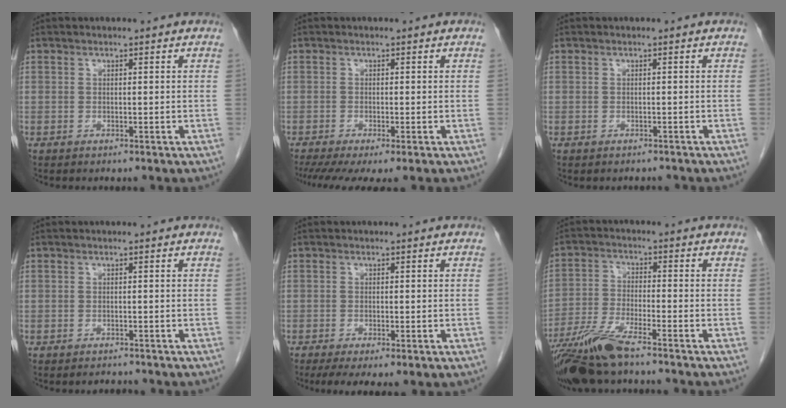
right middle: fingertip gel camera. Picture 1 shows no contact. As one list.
[{"total": 6.6, "force": [-4.6, 1.0, 4.5], "torque": [-0.068, -0.016, -0.079]}, {"total": 1.1, "force": [-1.0, 0.5, 0.1], "torque": [-0.006, 0.000, -0.014]}, {"total": 1.1, "force": [-1.1, 0.3, 0.1], "torque": [-0.005, -0.003, -0.014]}, {"total": 6.5, "force": [-4.1, 2.1, 4.6], "torque": [-0.070, -0.018, -0.061]}, {"total": 9.5, "force": [-7.4, 0.7, 5.9], "torque": [-0.122, -0.029, -0.141]}]